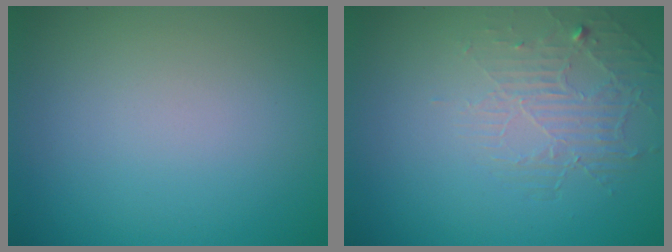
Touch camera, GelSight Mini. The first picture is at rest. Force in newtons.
{"total": 2.0, "press": 1.1, "slide": 1.7}